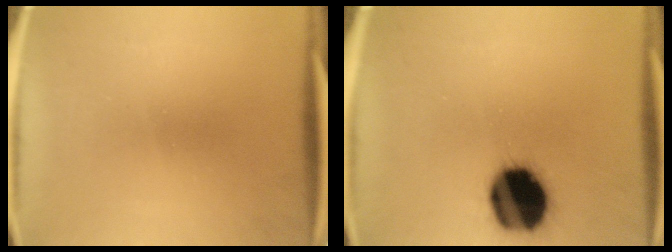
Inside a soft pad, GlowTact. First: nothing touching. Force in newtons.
{"total": 19.8}